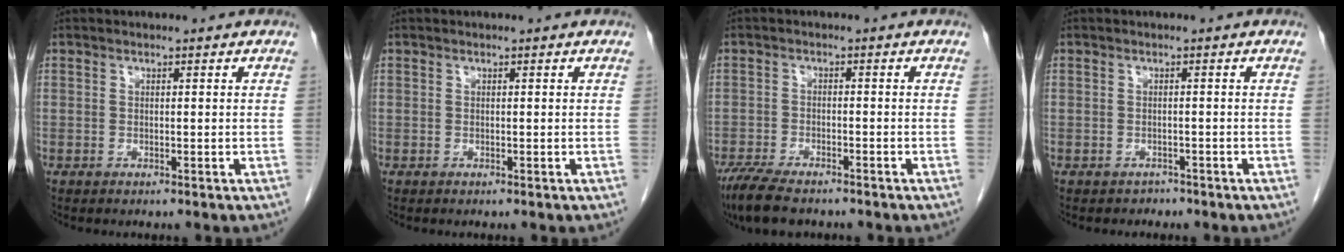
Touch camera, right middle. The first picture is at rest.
{"total": 0.0}
{"total": 7.9, "force": [-6.4, 2.1, 4.2], "torque": [-0.076, -0.017, -0.108]}
{"total": 1.2, "force": [-1.0, 0.6, -0.1], "torque": [-0.010, 0.000, -0.017]}